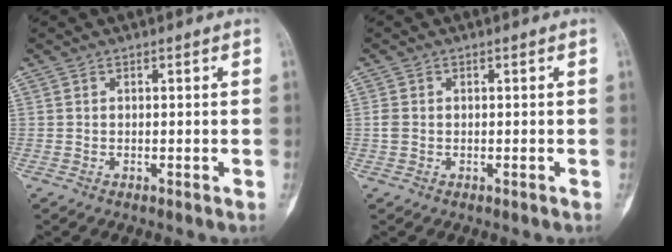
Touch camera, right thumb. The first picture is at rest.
{"total": 1.4, "force": [-0.2, 1.1, 0.9], "torque": [-0.022, 0.001, -0.005]}